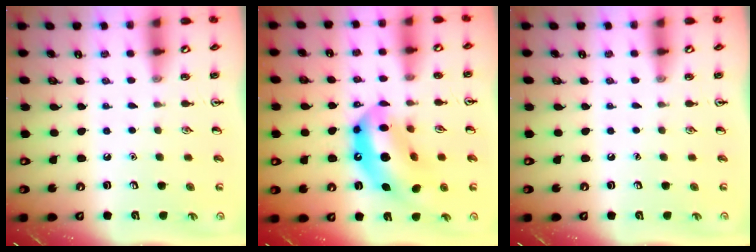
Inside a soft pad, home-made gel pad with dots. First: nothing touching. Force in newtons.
{"total": 16.3, "press": 15.5, "slide": 5.0}
{"total": 0.0}